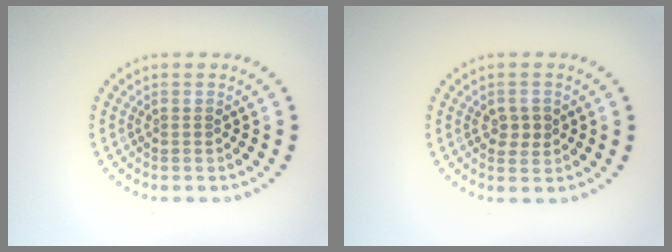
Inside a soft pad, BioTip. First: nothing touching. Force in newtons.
{"total": 1.8, "press": 1.8, "slide": 0.1}